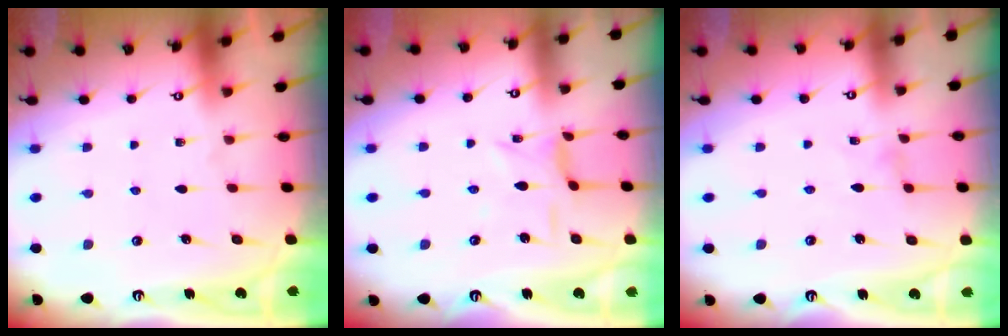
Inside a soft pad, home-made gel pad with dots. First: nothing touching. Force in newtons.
{"total": 2.9, "press": 2.9, "slide": 0.2}
{"total": 0.0}